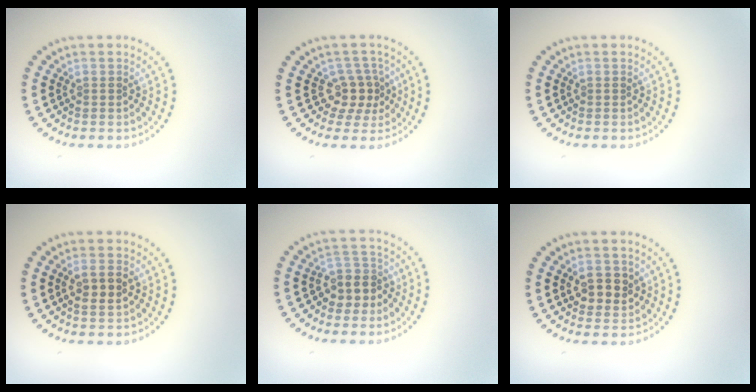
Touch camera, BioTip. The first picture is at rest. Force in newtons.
{"total": 2.7, "press": 2.1, "slide": 1.7}
{"total": 0.0}
{"total": 2.1, "press": 2.1, "slide": 0.5}
{"total": 2.8, "press": 2.5, "slide": 1.3}
{"total": 2.5, "press": 2.4, "slide": 0.6}